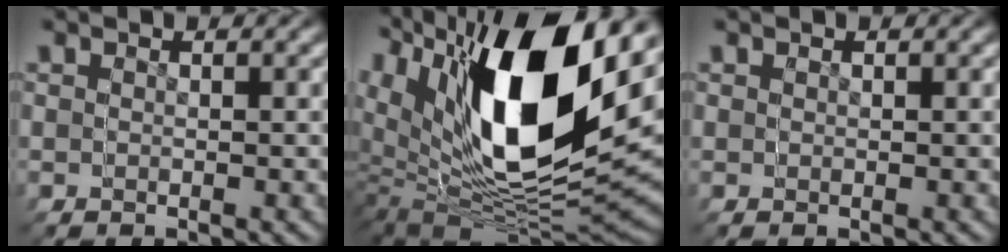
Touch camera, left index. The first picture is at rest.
{"total": 17.7, "force": [3.1, 11.0, 13.5], "torque": [-0.249, 0.012, 0.048]}
{"total": 0.7, "force": [0.3, 0.6, 0.4], "torque": [-0.005, -0.001, 0.006]}